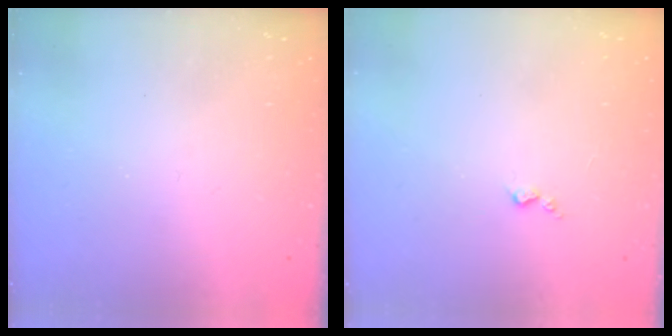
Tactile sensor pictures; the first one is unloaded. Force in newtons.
{"total": 2.7, "press": 2.6, "slide": 0.4}